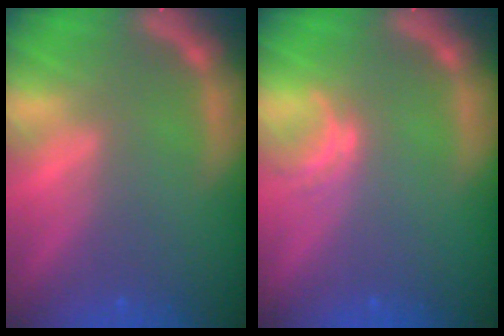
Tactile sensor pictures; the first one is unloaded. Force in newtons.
{"total": 1.5}